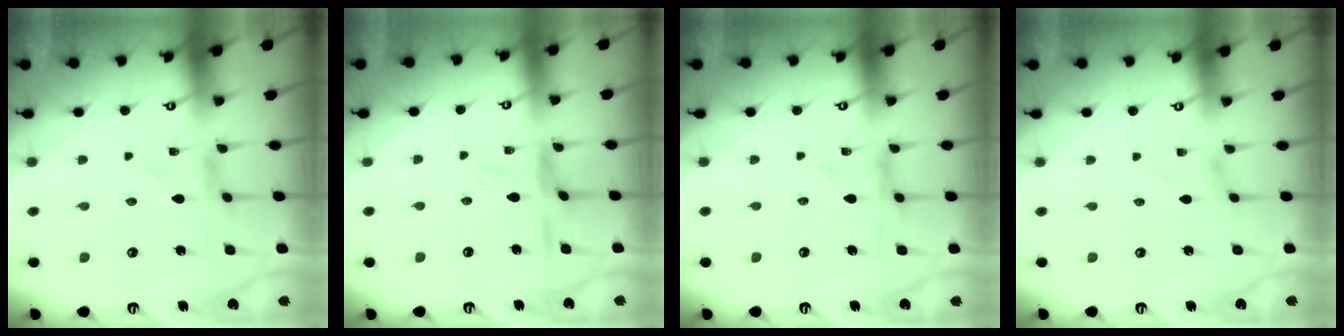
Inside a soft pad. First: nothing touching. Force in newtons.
{"total": 6.3, "press": 6.2, "slide": 0.6}
{"total": 1.4, "press": 1.4, "slide": 0.3}
{"total": 1.4, "press": 1.4, "slide": 0.1}